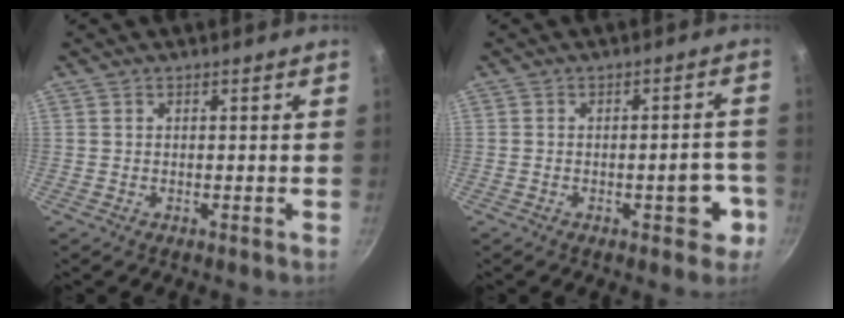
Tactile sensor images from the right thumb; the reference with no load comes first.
{"total": 6.4, "force": [-2.5, 2.9, 5.1], "torque": [-0.032, 0.024, -0.030]}